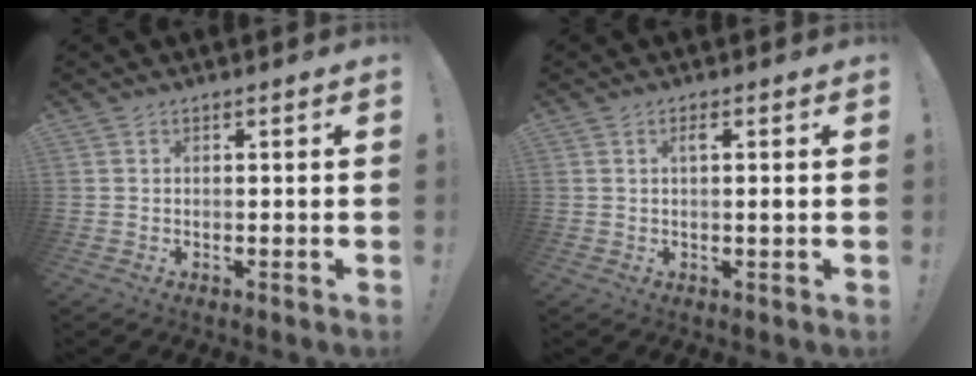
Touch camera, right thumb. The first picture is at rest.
{"total": 1.8, "force": [0.2, 0.0, 1.8], "torque": [-0.028, -0.001, 0.000]}